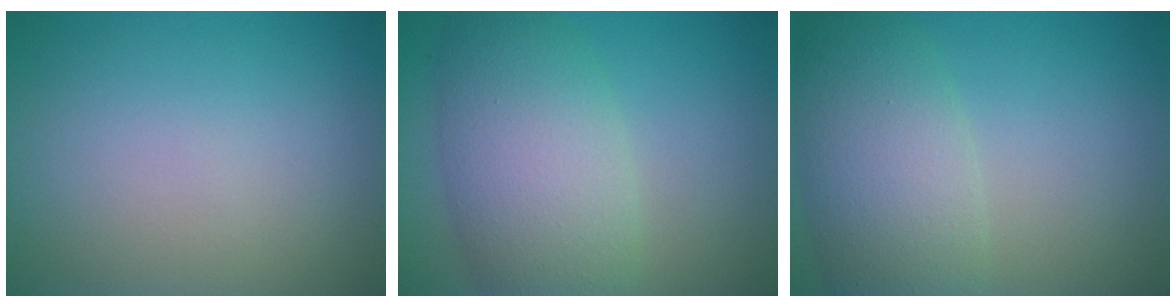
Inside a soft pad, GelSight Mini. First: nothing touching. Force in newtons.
{"total": 7.6, "press": 7.6, "slide": 0.6}
{"total": 6.8, "press": 6.7, "slide": 0.6}